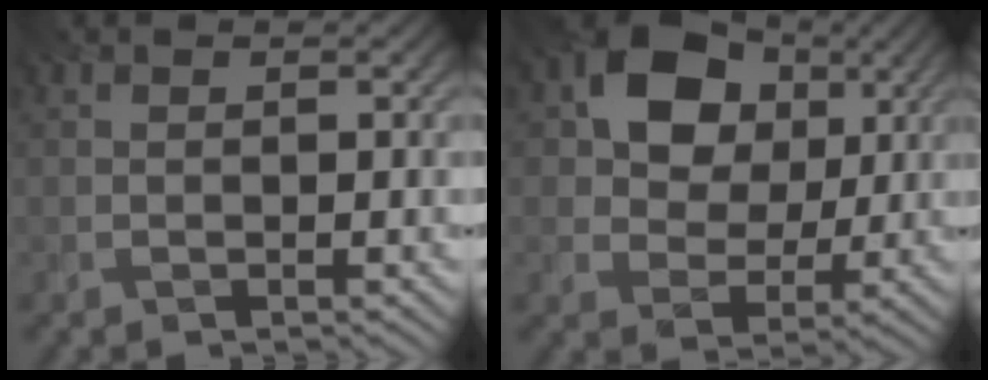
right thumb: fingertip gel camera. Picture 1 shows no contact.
{"total": 11.3, "force": [3.7, 8.6, 6.3], "torque": [-0.123, 0.008, 0.050]}